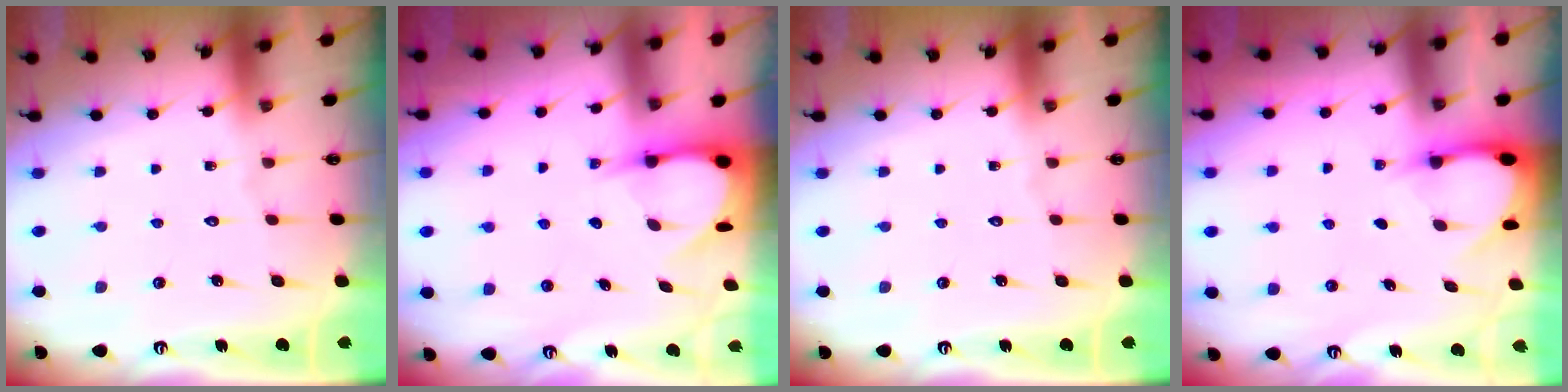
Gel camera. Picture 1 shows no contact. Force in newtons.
{"total": 5.0, "press": 5.0, "slide": 0.6}
{"total": 0.0}
{"total": 2.9, "press": 2.9, "slide": 0.3}